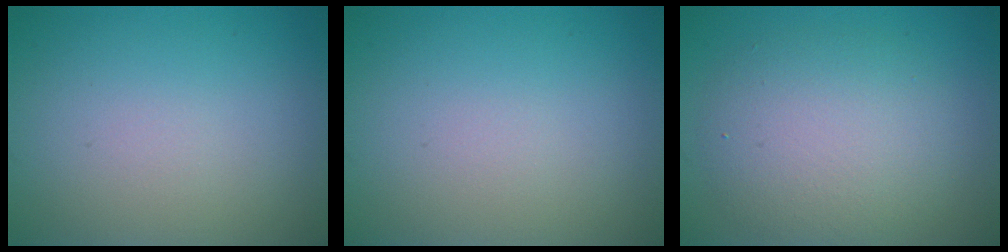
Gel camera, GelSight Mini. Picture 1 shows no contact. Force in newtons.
{"total": 0.0}
{"total": 5.4, "press": 5.4, "slide": 0.7}